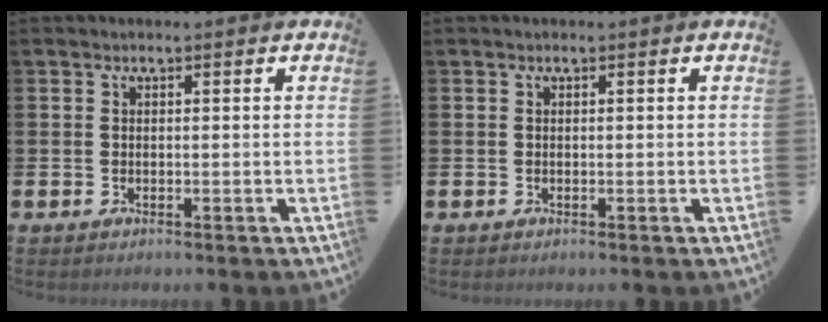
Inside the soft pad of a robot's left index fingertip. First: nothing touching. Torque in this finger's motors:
{"motor_torque": [0.00, 0.00, 0.00, 0.01]}